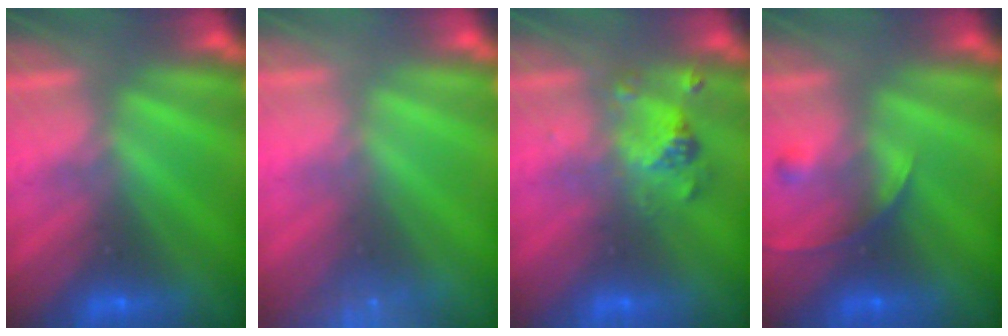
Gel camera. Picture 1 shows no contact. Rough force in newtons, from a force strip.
{"total": 9.6}
{"total": 2.4}
{"total": 2.4}